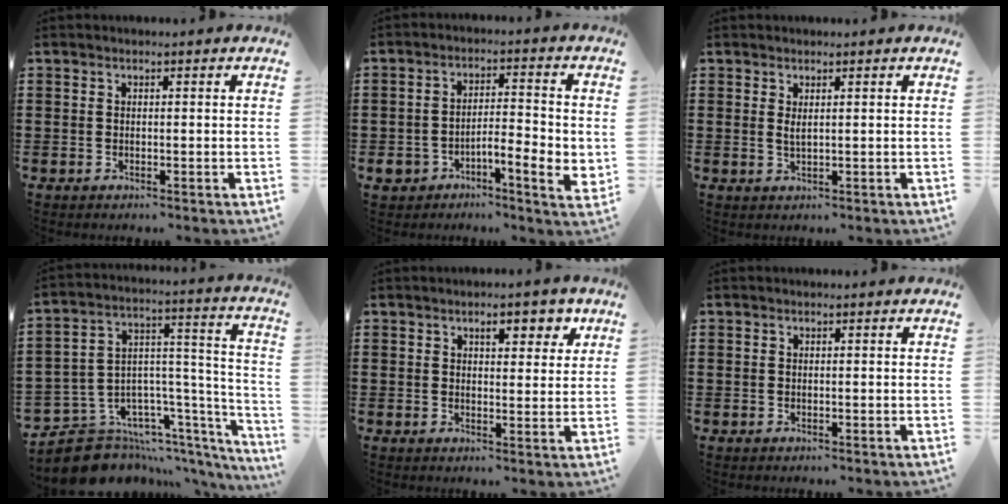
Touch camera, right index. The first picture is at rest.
{"total": 6.0, "force": [-2.5, 2.3, 4.9], "torque": [-0.092, -0.001, -0.045]}
{"total": 1.4, "force": [0.7, 0.3, 1.2], "torque": [-0.023, 0.002, 0.013]}
{"total": 10.2, "force": [-8.2, 5.3, 2.9], "torque": [-0.067, 0.005, -0.146]}
{"total": 4.5, "force": [2.6, 1.9, 3.2], "torque": [-0.038, -0.001, 0.036]}
{"total": 0.0}